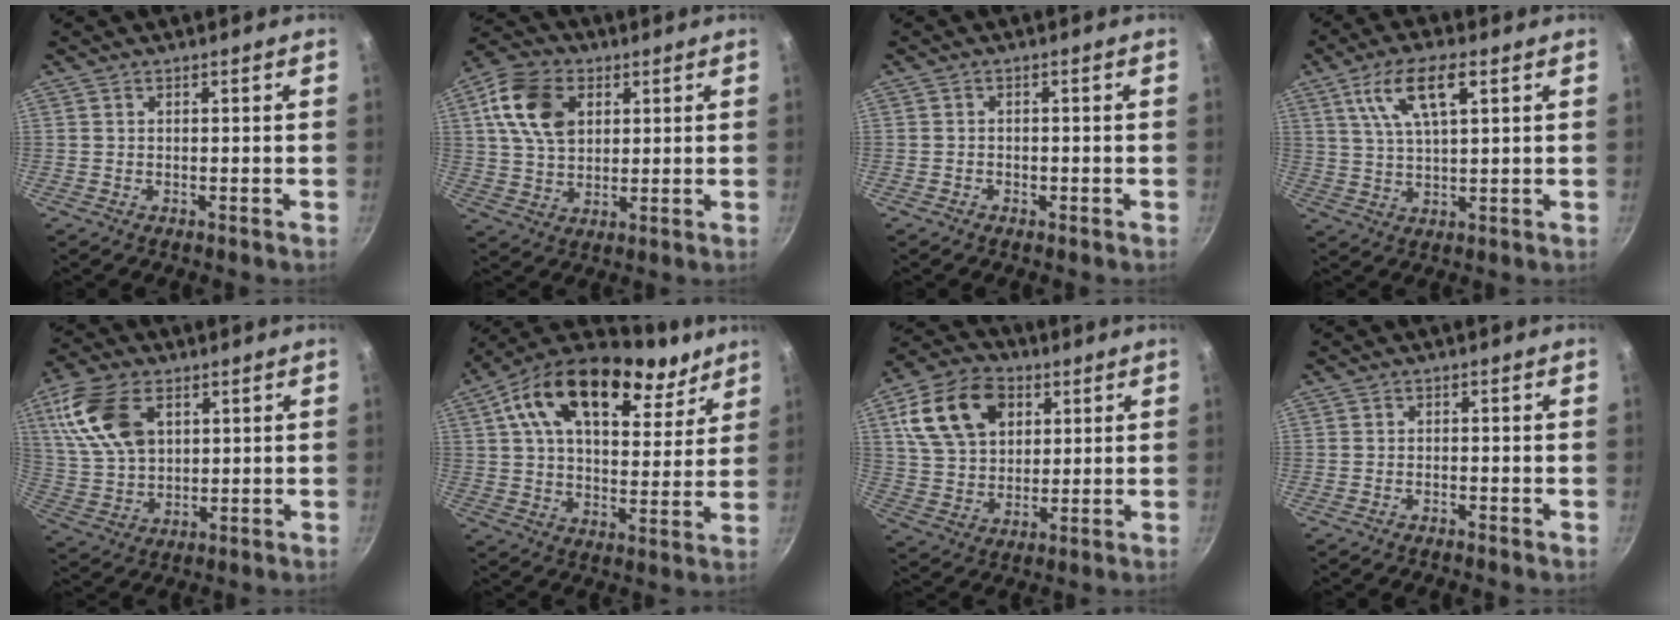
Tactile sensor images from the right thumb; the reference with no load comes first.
{"total": 12.8, "force": [3.8, 8.8, 8.4], "torque": [-0.140, 0.001, 0.064]}
{"total": 1.3, "force": [-0.8, 1.0, 0.2], "torque": [0.000, 0.012, -0.010]}
{"total": 10.3, "force": [4.3, 3.5, 8.6], "torque": [-0.156, -0.001, 0.082]}
{"total": 14.4, "force": [5.1, 8.9, 10.1], "torque": [-0.186, -0.011, 0.105]}
{"total": 23.1, "force": [13.4, 12.5, 14.1], "torque": [-0.217, -0.028, 0.210]}
{"total": 16.4, "force": [6.0, 11.6, 9.9], "torque": [-0.159, 0.000, 0.104]}
{"total": 0.9, "force": [-0.9, 0.2, 0.1], "torque": [-0.013, 0.015, -0.016]}